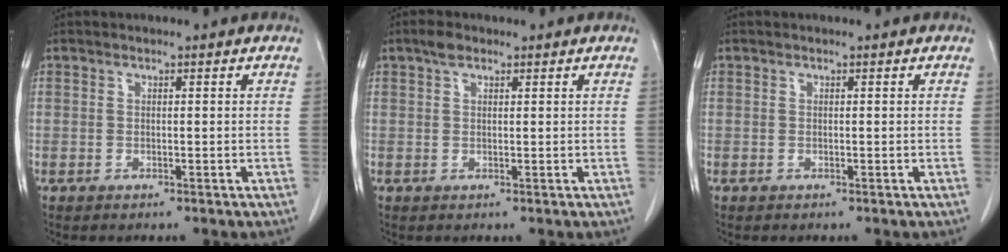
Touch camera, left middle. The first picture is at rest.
{"total": 1.7, "force": [1.2, 0.8, 1.0], "torque": [-0.021, 0.007, 0.020]}
{"total": 0.0}